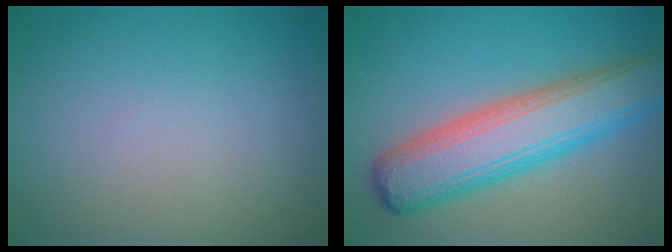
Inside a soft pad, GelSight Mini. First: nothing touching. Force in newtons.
{"total": 8.3, "press": 8.3, "slide": 0.3}